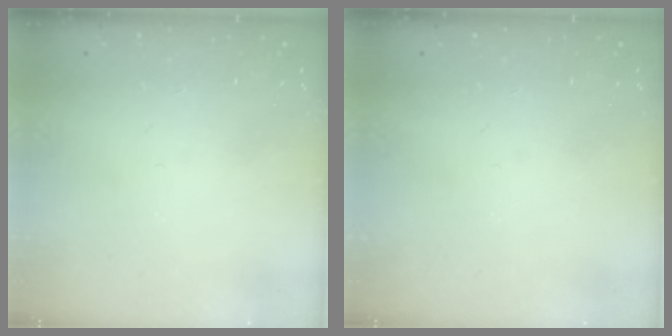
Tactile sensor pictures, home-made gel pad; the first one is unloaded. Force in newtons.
{"total": 0.0}